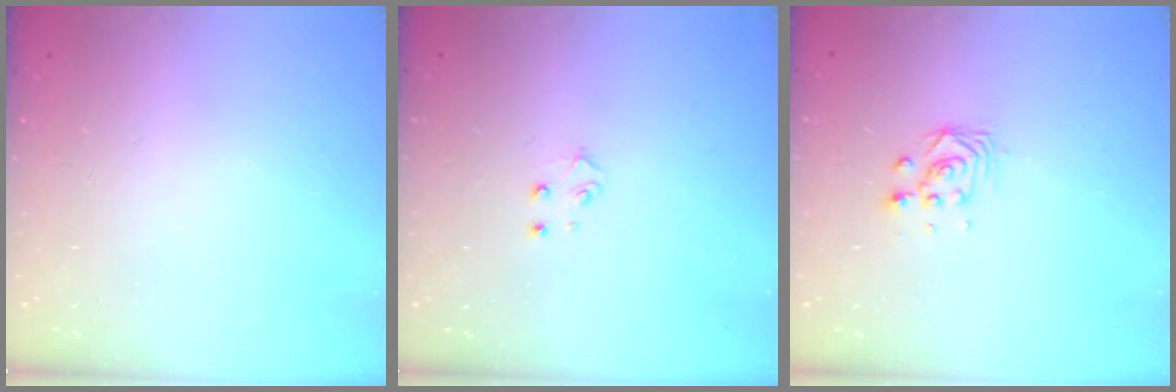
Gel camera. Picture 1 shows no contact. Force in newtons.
{"total": 3.9, "press": 3.9, "slide": 0.3}
{"total": 3.0, "press": 3.0, "slide": 0.0}